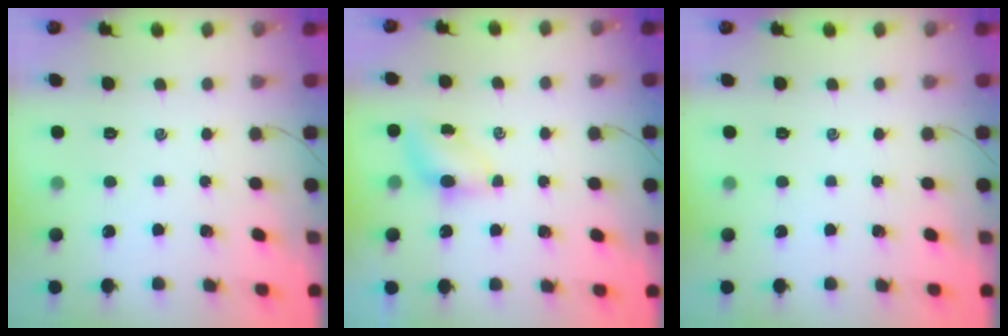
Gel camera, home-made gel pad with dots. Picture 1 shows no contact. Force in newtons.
{"total": 4.2, "press": 4.0, "slide": 1.1}
{"total": 0.0}